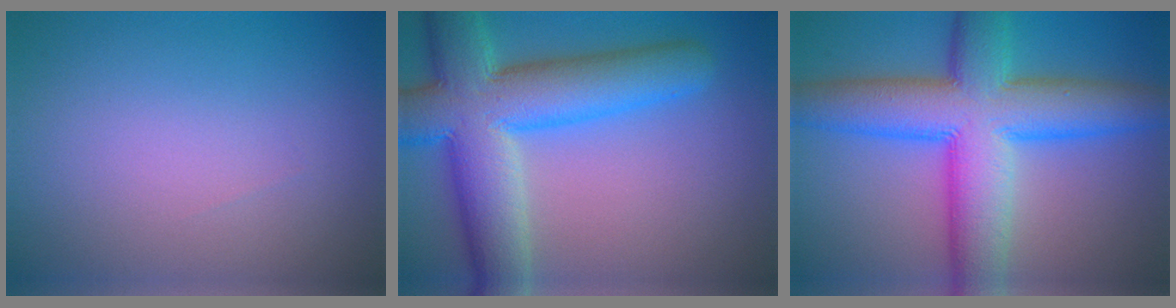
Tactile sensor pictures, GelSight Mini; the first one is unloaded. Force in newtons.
{"total": 11.2, "press": 11.2, "slide": 0.4}
{"total": 11.7, "press": 11.7, "slide": 0.0}